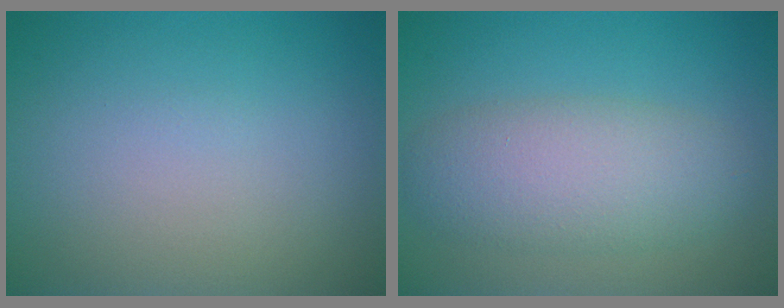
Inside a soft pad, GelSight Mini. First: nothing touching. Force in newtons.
{"total": 5.3, "press": 5.3, "slide": 0.4}